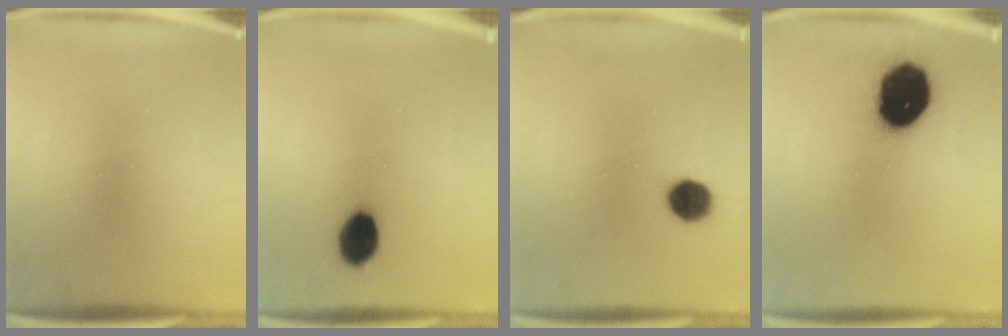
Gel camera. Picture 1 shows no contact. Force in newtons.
{"total": 8.4}
{"total": 6.3}
{"total": 18.8}